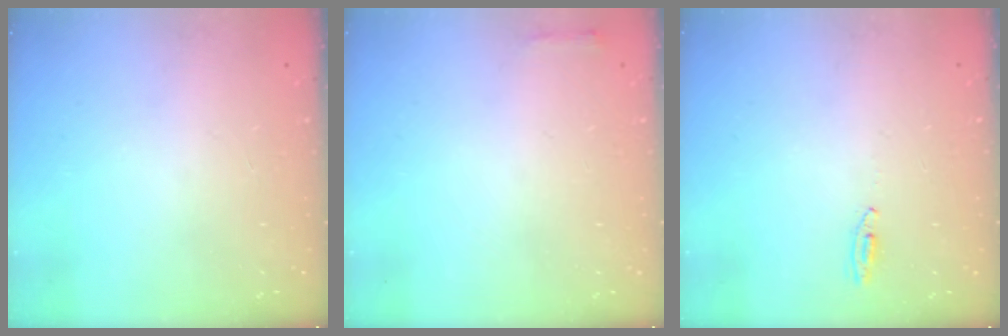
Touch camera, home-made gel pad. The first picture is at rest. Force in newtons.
{"total": 2.3, "press": 2.3, "slide": 0.5}
{"total": 2.7, "press": 2.5, "slide": 1.0}